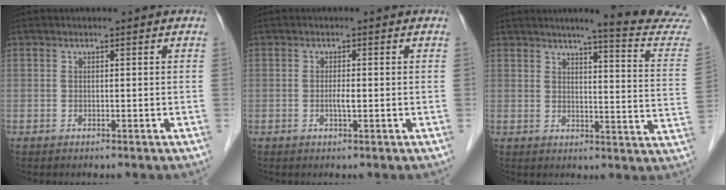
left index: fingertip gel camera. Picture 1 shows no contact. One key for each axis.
{"total": 1.3, "fx": -0.2, "fy": 0.2, "fz": 1.3, "tx": -0.026, "ty": -0.001, "tz": -0.004}
{"total": 14.2, "fx": 13.2, "fy": -1.4, "fz": 4.9, "tx": -0.057, "ty": -0.086, "tz": 0.137}